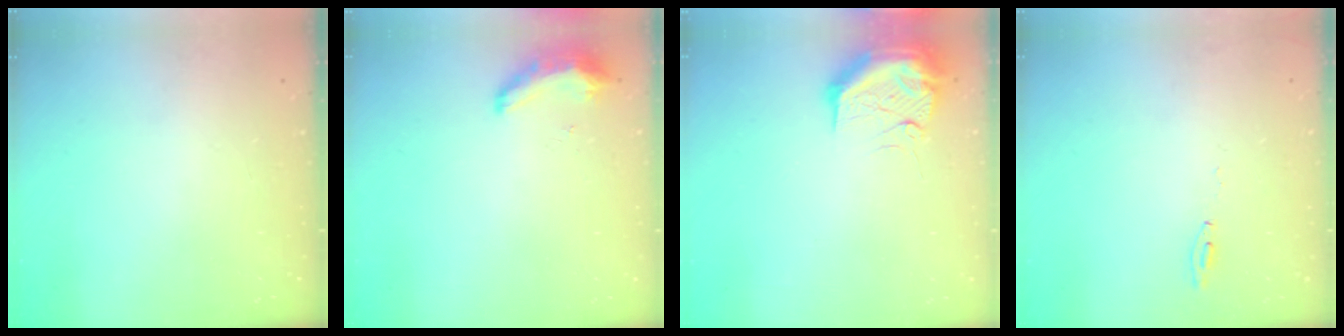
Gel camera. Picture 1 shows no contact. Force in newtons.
{"total": 8.8, "press": 8.7, "slide": 1.3}
{"total": 12.2, "press": 11.9, "slide": 2.6}
{"total": 4.6, "press": 4.6, "slide": 0.5}